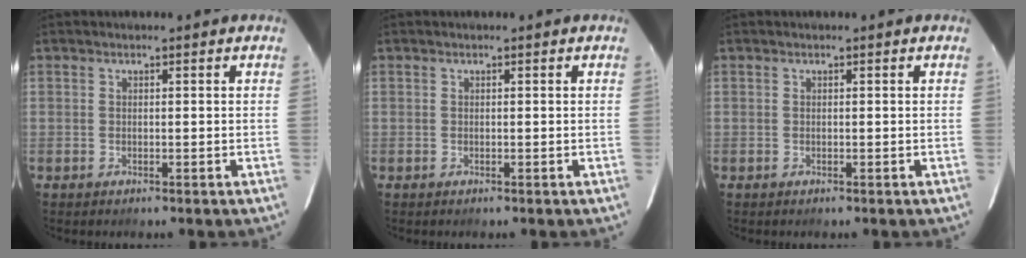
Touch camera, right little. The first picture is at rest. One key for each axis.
{"total": 0.0}
{"total": 0.0}